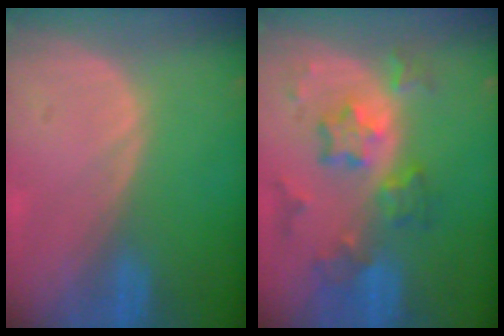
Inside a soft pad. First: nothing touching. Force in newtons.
{"total": 8.2, "press": 7.2, "slide": 4.0}